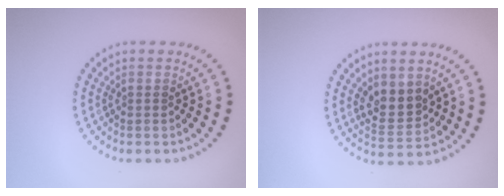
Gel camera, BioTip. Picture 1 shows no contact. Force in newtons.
{"total": 3.0, "press": 2.8, "slide": 1.1}